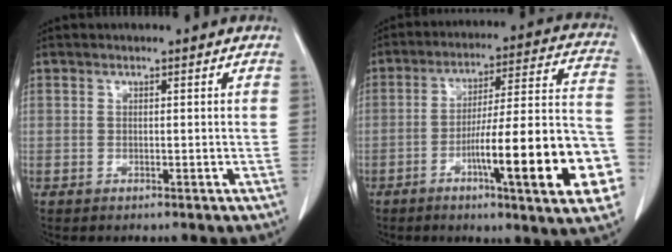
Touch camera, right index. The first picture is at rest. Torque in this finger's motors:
{"motor_torque": [1.83, -0.31, 0.67, 0.13]}